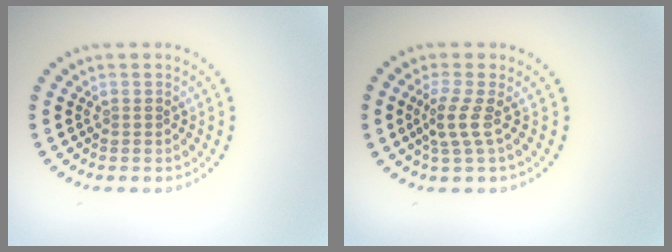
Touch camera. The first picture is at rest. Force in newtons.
{"total": 2.2, "press": 1.6, "slide": 1.6}